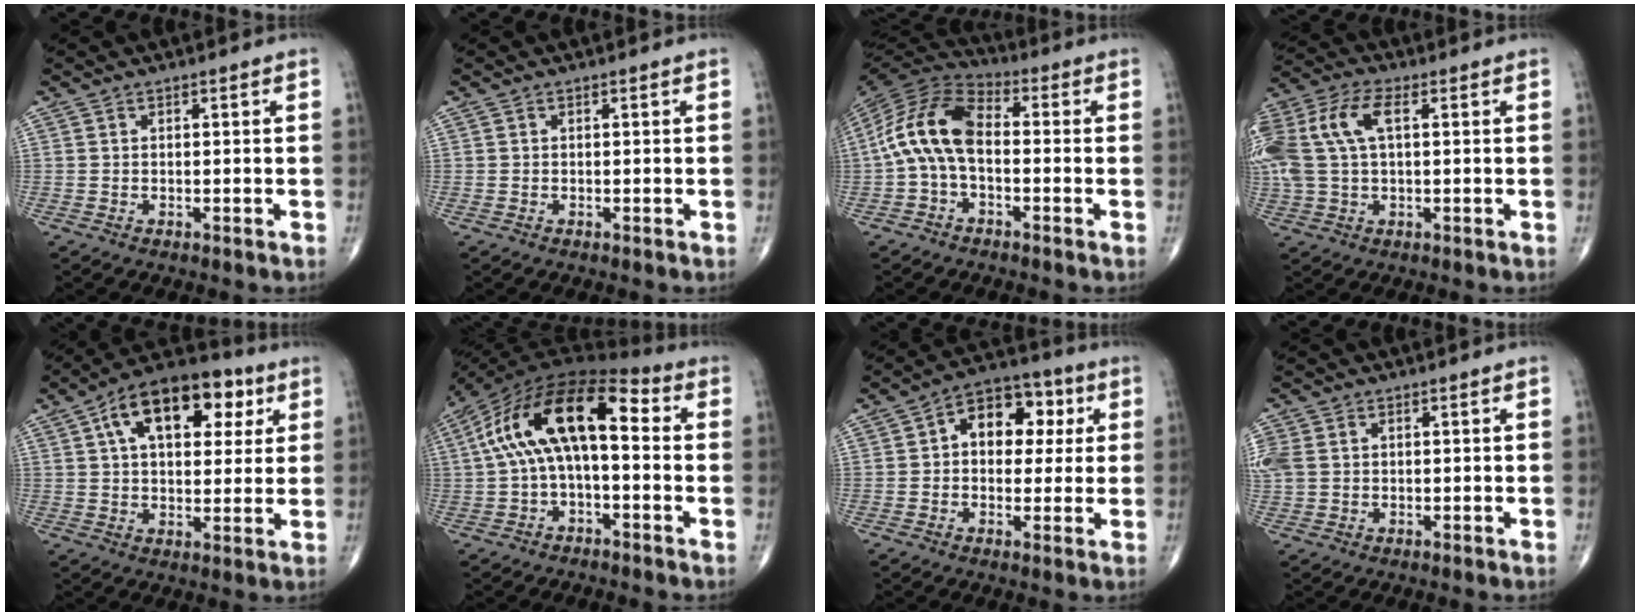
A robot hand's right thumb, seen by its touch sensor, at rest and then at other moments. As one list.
[{"total": 0.0}, {"total": 12.8, "force": [-0.7, 7.3, 10.5], "torque": [-0.204, 0.036, -0.028]}, {"total": 16.4, "force": [3.6, 9.0, 13.2], "torque": [-0.333, 0.034, 0.065]}, {"total": 18.6, "force": [6.9, 10.3, 13.9], "torque": [-0.182, 0.008, 0.101]}, {"total": 17.1, "force": [1.6, 8.0, 15.0], "torque": [-0.267, 0.056, 0.017]}, {"total": 11.9, "force": [2.5, 8.2, 8.3], "torque": [-0.078, 0.021, 0.028]}, {"total": 5.6, "force": [1.0, 4.3, 3.4], "torque": [-0.099, 0.010, 0.028]}]